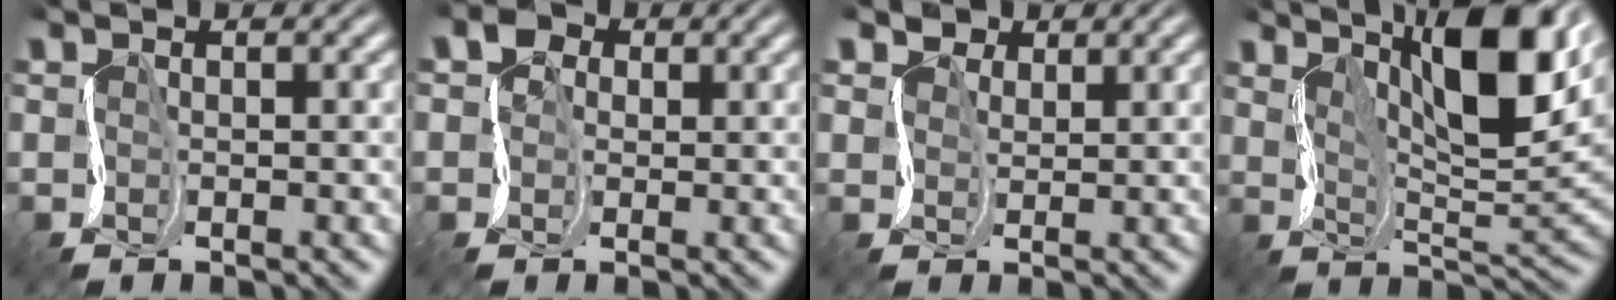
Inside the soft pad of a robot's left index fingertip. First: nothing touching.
{"total": 2.2, "force": [0.5, 2.1, -0.2], "torque": [0.008, 0.011, -0.003]}
{"total": 2.5, "force": [1.8, 1.6, -0.5], "torque": [0.005, 0.009, 0.027]}
{"total": 10.8, "force": [5.8, 3.2, 8.5], "torque": [-0.134, 0.012, 0.095]}